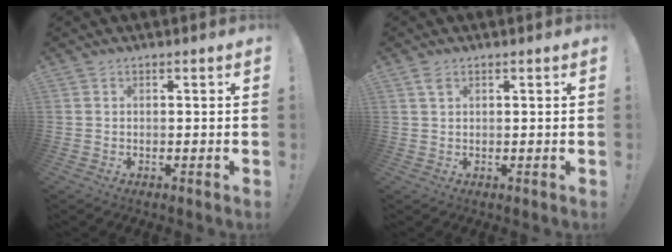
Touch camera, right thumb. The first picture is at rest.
{"total": 2.2, "force": [1.3, 1.1, 1.4], "torque": [-0.023, -0.001, 0.023]}